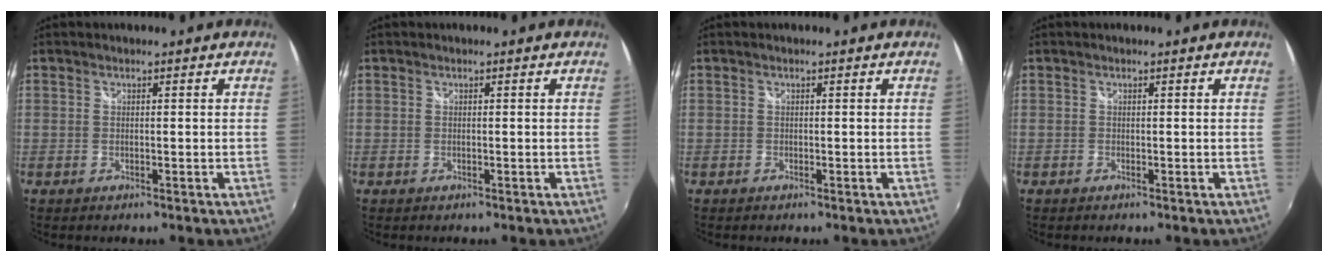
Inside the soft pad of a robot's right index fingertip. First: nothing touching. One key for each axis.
{"total": 0.0}
{"total": 0.0}
{"total": 0.0}